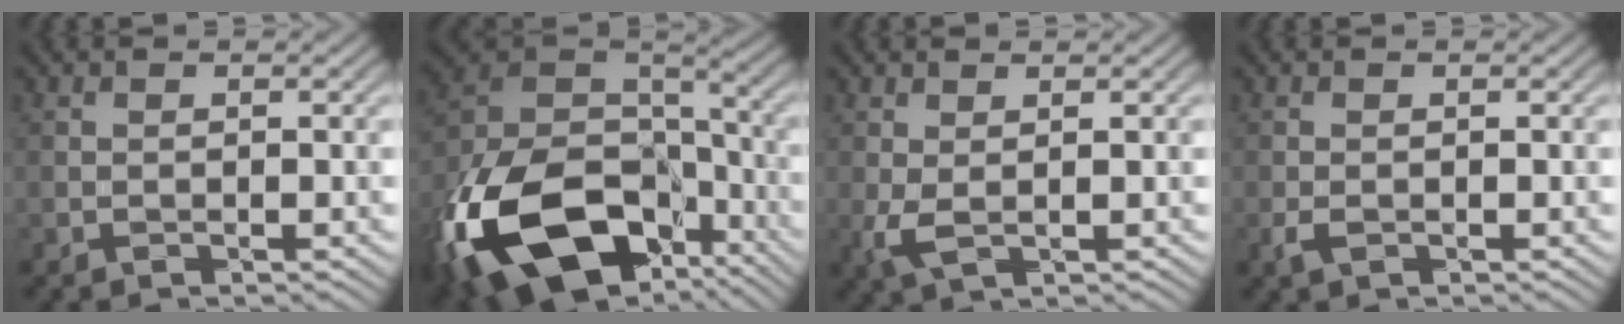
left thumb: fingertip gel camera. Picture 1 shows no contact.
{"total": 20.1, "force": [-10.2, 12.5, 11.9], "torque": [-0.294, -0.042, -0.164]}
{"total": 1.4, "force": [0.6, 0.4, 1.2], "torque": [-0.044, -0.003, 0.014]}
{"total": 1.3, "force": [-0.5, 0.7, 1.0], "torque": [-0.027, -0.008, -0.008]}